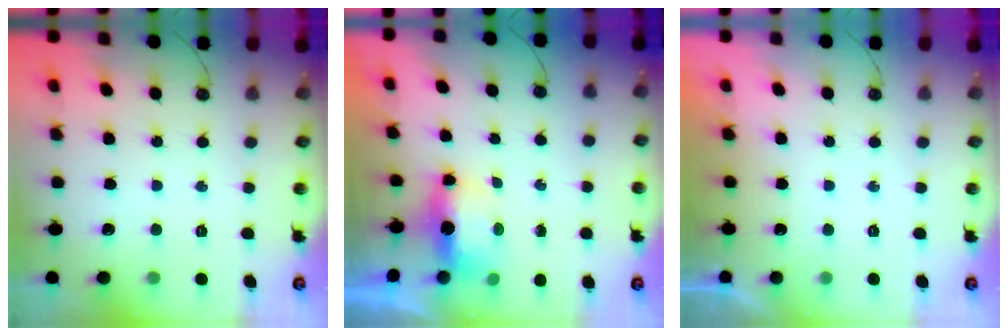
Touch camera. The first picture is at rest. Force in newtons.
{"total": 7.0, "press": 6.1, "slide": 3.3}
{"total": 0.0}